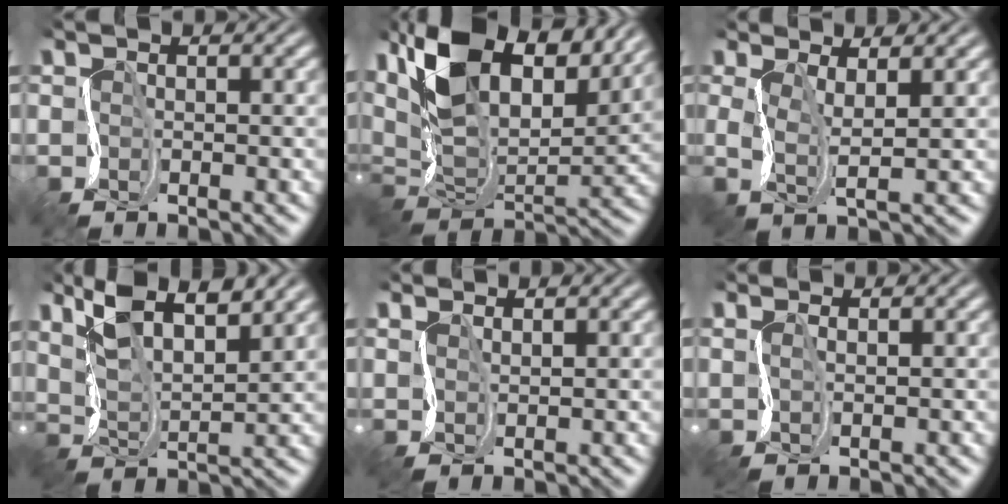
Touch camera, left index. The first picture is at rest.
{"total": 13.6, "force": [8.7, 6.4, 8.2], "torque": [-0.166, 0.018, 0.155]}
{"total": 2.8, "force": [1.4, 0.6, 2.3], "torque": [-0.059, -0.004, 0.024]}
{"total": 6.7, "force": [5.0, 1.9, 4.0], "torque": [-0.087, 0.007, 0.090]}
{"total": 1.5, "force": [1.5, 0.2, -0.4], "torque": [0.003, 0.002, 0.033]}
{"total": 0.9, "force": [0.8, 0.3, 0.2], "torque": [-0.004, 0.002, 0.022]}